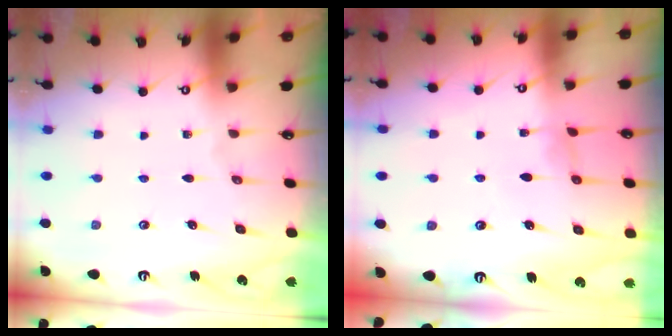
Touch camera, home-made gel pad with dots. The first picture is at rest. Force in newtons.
{"total": 0.7, "press": 0.4, "slide": 0.5}